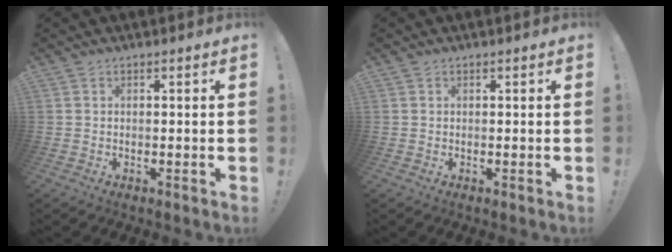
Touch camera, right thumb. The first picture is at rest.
{"total": 0.0}